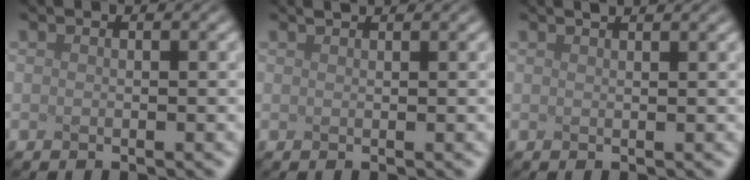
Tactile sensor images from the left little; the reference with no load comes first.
{"total": 1.5, "force": [1.3, 0.4, 0.7], "torque": [0.000, 0.007, -0.002]}
{"total": 2.5, "force": [1.9, 0.9, 1.4], "torque": [0.004, 0.018, -0.006]}